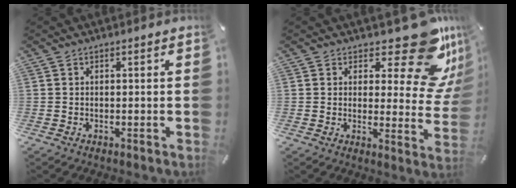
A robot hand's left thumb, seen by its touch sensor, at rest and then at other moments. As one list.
[{"total": 18.4, "force": [10.9, 6.9, 13.2], "torque": [-0.151, -0.088, 0.178]}]